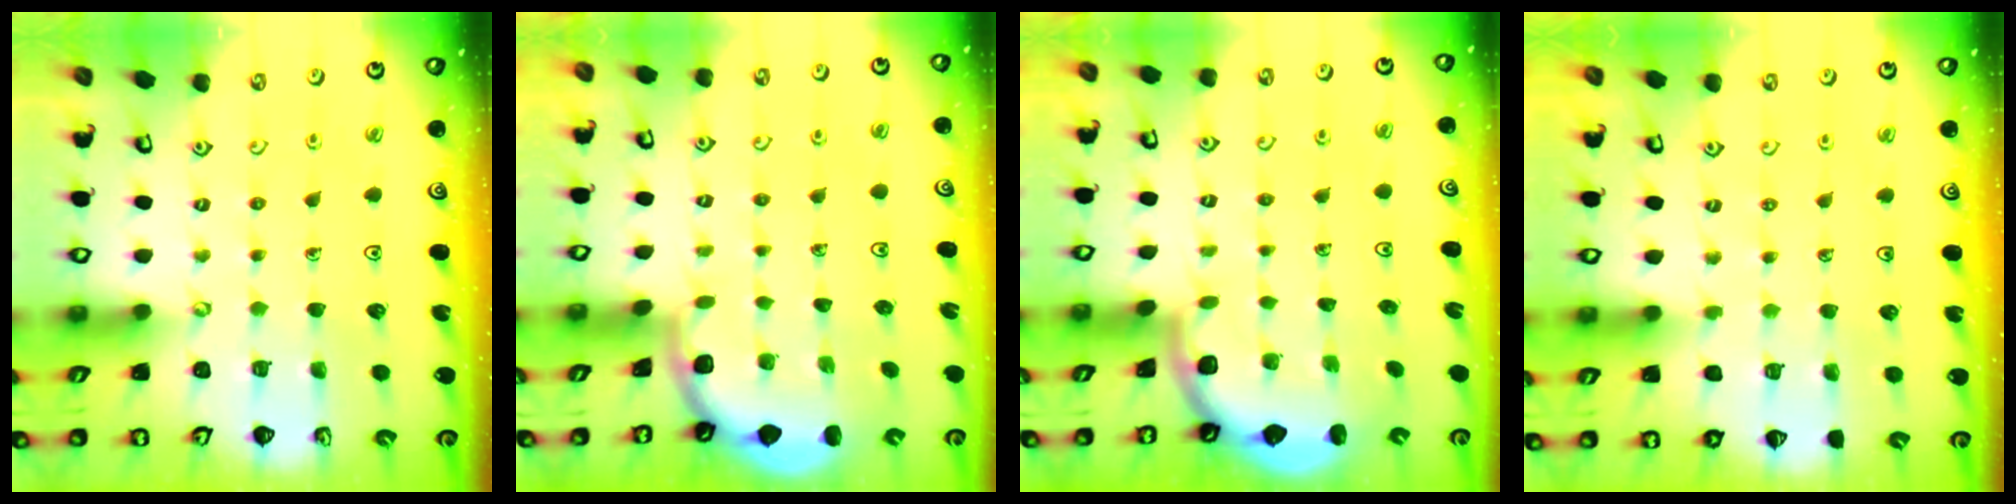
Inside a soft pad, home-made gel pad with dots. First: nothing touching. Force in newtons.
{"total": 1.9, "press": 1.9, "slide": 0.0}
{"total": 1.6, "press": 1.6, "slide": 0.1}
{"total": 1.9, "press": 1.9, "slide": 0.3}